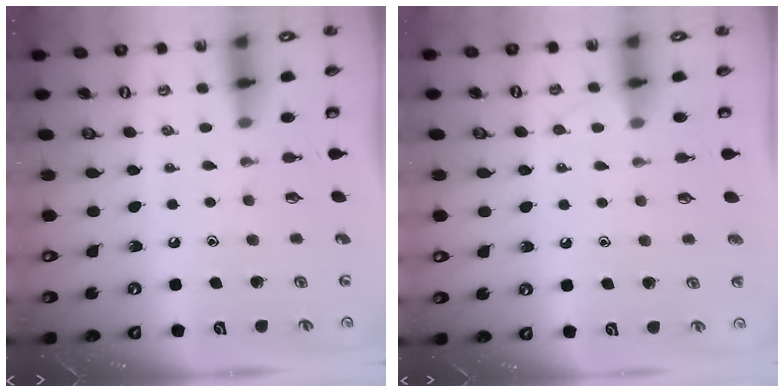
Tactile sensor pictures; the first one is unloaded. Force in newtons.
{"total": 5.5, "press": 5.5, "slide": 0.6}